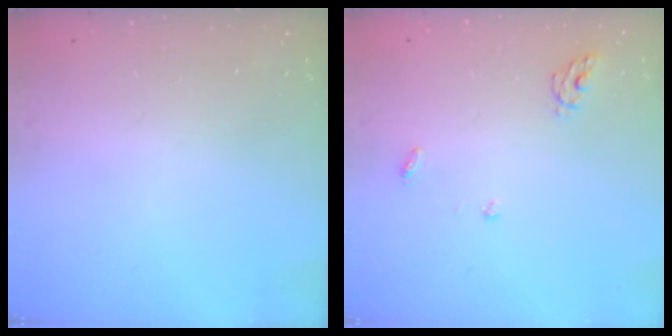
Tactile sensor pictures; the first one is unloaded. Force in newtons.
{"total": 4.9, "press": 4.9, "slide": 0.4}